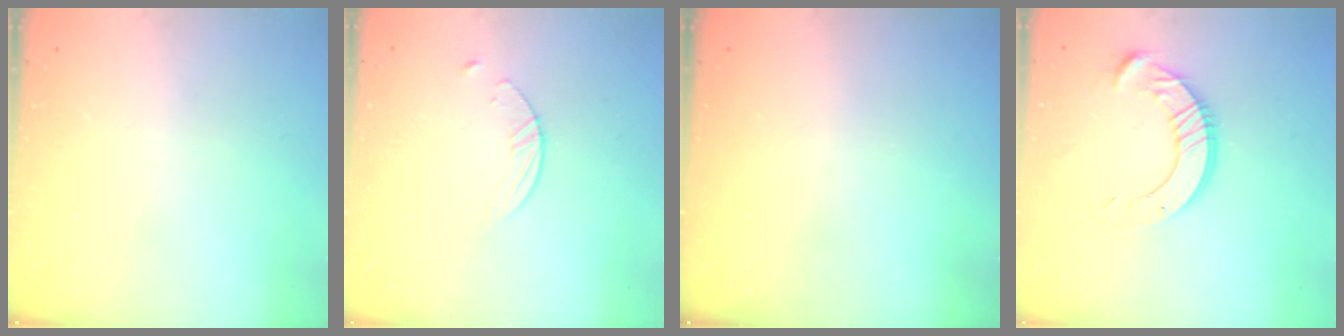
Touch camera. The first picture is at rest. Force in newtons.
{"total": 2.7, "press": 2.6, "slide": 0.3}
{"total": 0.0}
{"total": 12.2, "press": 12.1, "slide": 1.2}